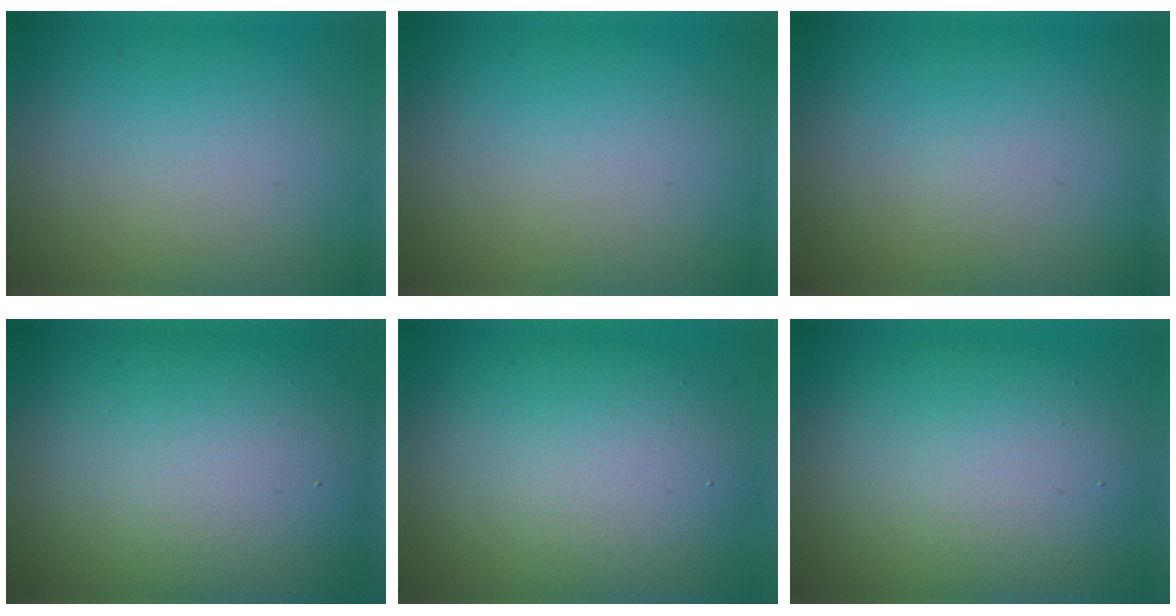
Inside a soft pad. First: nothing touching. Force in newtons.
{"total": 0.0}
{"total": 0.0}
{"total": 16.6, "press": 16.6, "slide": 0.6}
{"total": 11.1, "press": 11.1, "slide": 0.6}
{"total": 10.3, "press": 10.2, "slide": 0.6}